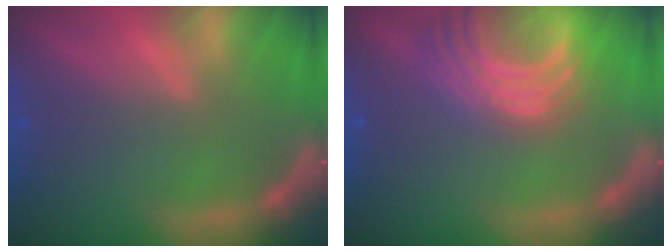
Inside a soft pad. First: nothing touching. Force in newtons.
{"total": 9.5}